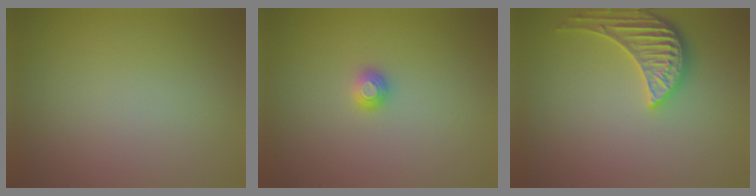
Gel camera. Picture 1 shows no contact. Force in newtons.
{"total": 1.2, "press": 1.1, "slide": 0.3}
{"total": 3.5, "press": 3.3, "slide": 1.0}